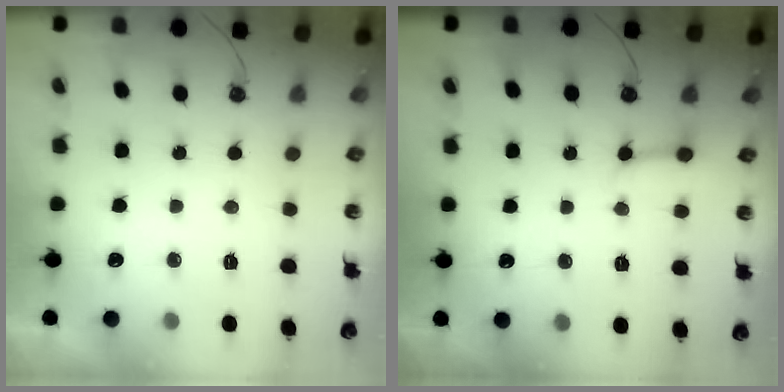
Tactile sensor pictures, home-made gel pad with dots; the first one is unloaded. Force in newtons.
{"total": 6.2, "press": 6.2, "slide": 0.5}